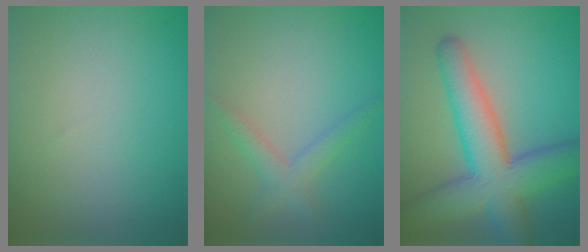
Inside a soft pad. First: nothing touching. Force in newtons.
{"total": 2.1, "press": 2.1, "slide": 0.1}
{"total": 9.1, "press": 9.1, "slide": 0.3}